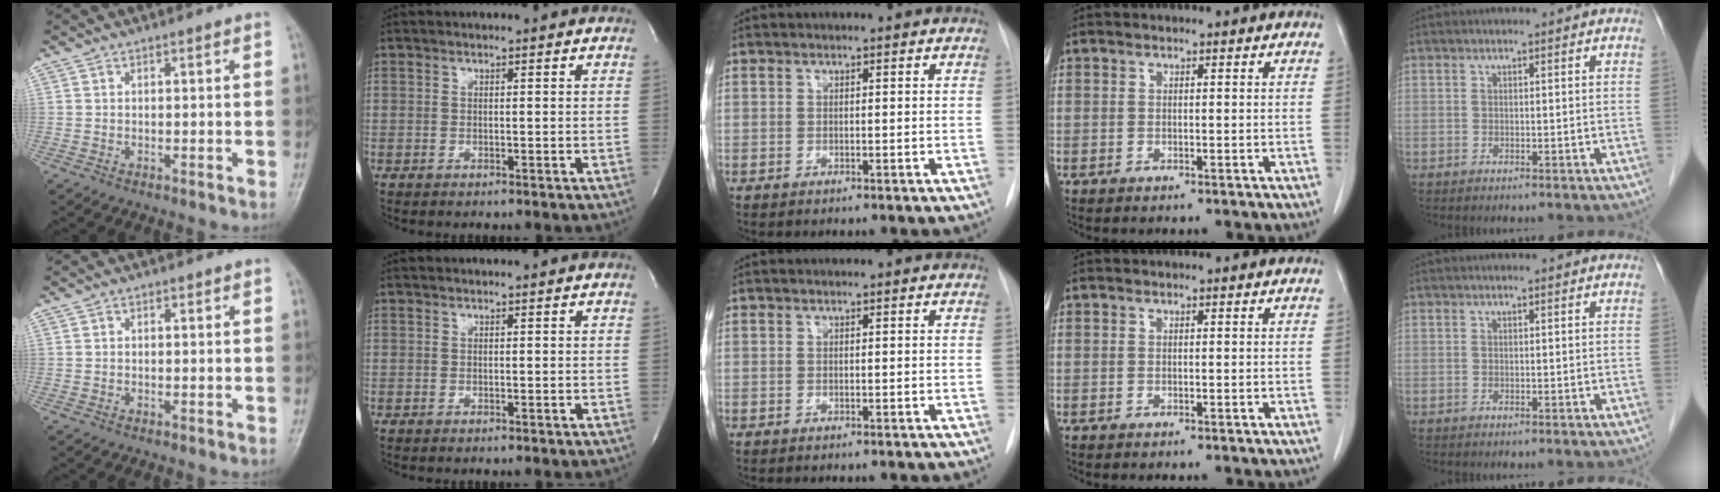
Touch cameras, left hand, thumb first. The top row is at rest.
{}